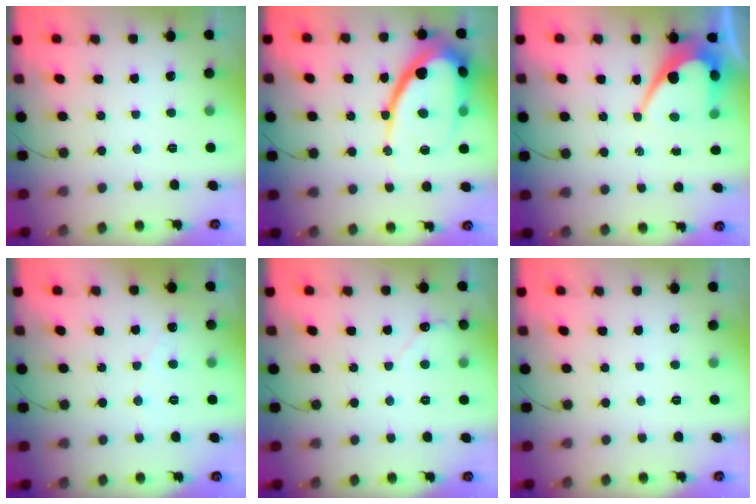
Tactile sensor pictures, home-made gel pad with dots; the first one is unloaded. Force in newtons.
{"total": 18.7, "press": 18.6, "slide": 1.5}
{"total": 10.5, "press": 10.5, "slide": 0.9}
{"total": 2.1, "press": 2.1, "slide": 0.1}
{"total": 2.7, "press": 2.7, "slide": 0.2}
{"total": 0.0}